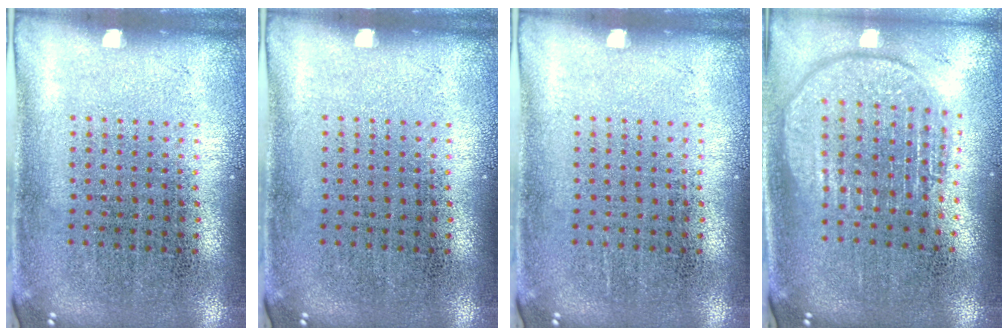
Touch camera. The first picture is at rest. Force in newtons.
{"total": 0.0}
{"total": 0.0}
{"total": 1.9, "press": 1.6, "slide": 1.0}